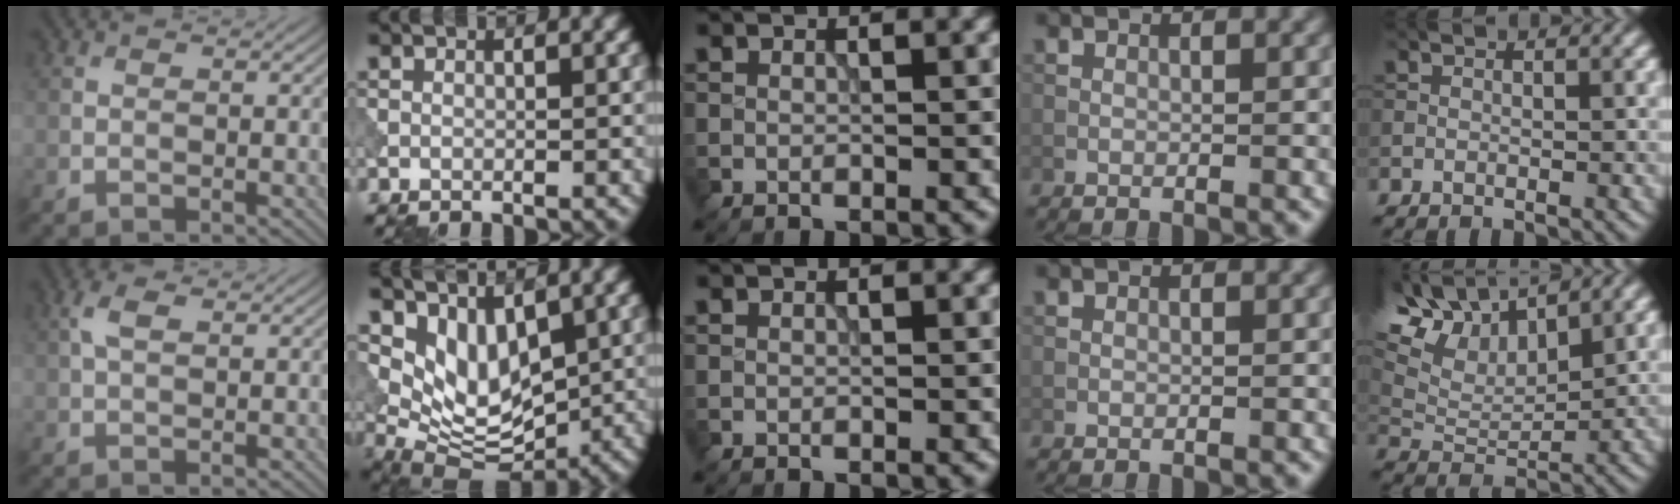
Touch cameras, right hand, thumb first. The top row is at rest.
{"thumb": {"total": 2.9, "force": [1.1, 1.5, 2.3], "torque": [-0.057, 0.007, 0.019]}, "index": {"total": 5.6, "force": [2.3, 3.2, 4.0], "torque": [-0.080, -0.019, 0.049]}, "little": {"total": 8.4, "force": [6.3, 2.9, 4.8], "torque": [-0.127, 0.025, 0.125]}}